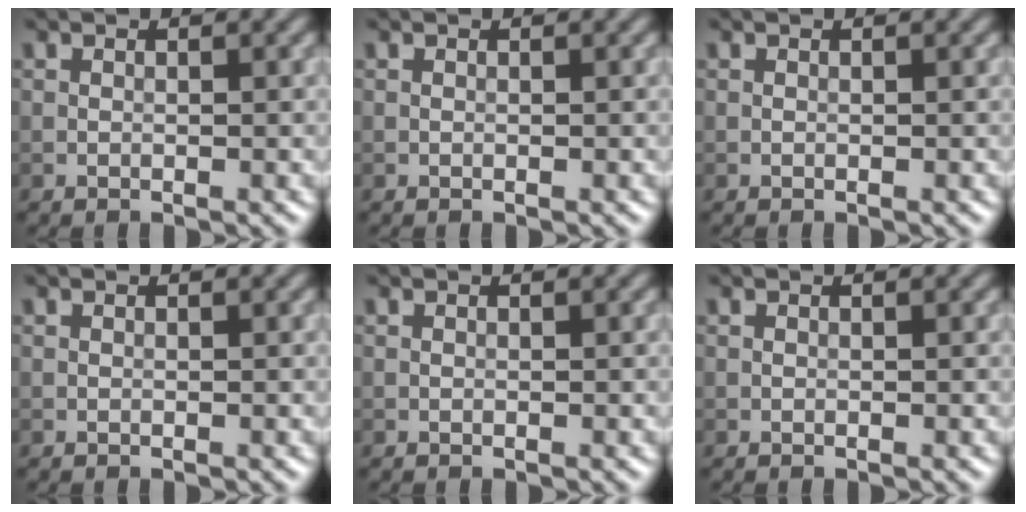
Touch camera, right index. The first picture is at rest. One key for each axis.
{"total": 0.0}
{"total": 0.0}
{"total": 0.0}
{"total": 0.0}
{"total": 0.0}